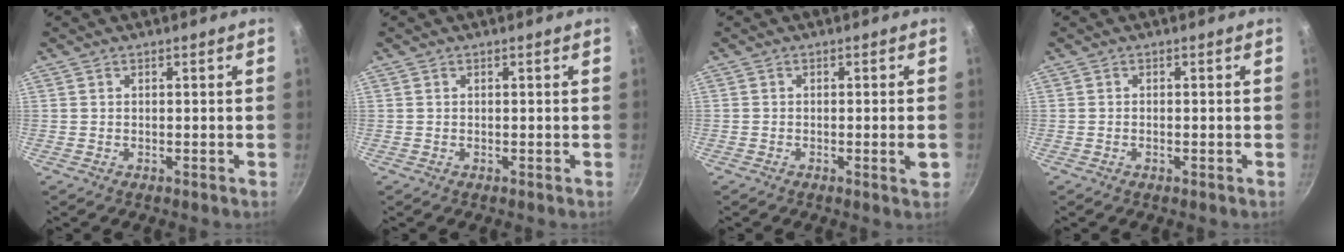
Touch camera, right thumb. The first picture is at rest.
{"total": 0.0}
{"total": 2.5, "force": [-0.6, 0.3, 2.4], "torque": [-0.039, 0.003, -0.009]}
{"total": 0.5, "force": [-0.3, 0.2, 0.4], "torque": [-0.009, 0.004, -0.007]}